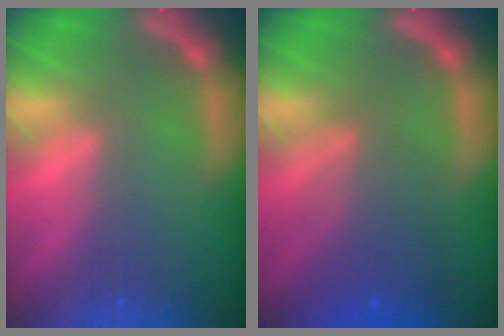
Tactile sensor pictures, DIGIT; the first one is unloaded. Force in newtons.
{"total": 5.1}